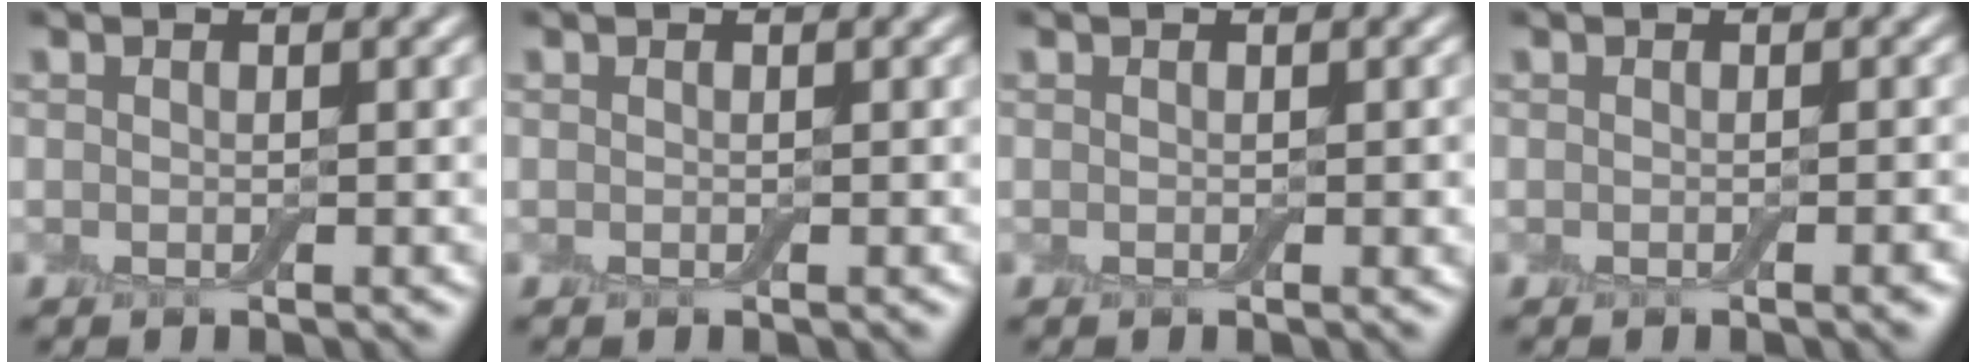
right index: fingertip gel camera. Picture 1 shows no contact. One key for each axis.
{"total": 0.0}
{"total": 0.5, "fx": 0.0, "fy": 0.4, "fz": 0.3, "tx": -0.005, "ty": -0.002, "tz": 0.001}
{"total": 1.2, "fx": -0.4, "fy": 0.2, "fz": 1.1, "tx": -0.010, "ty": 0.001, "tz": -0.007}